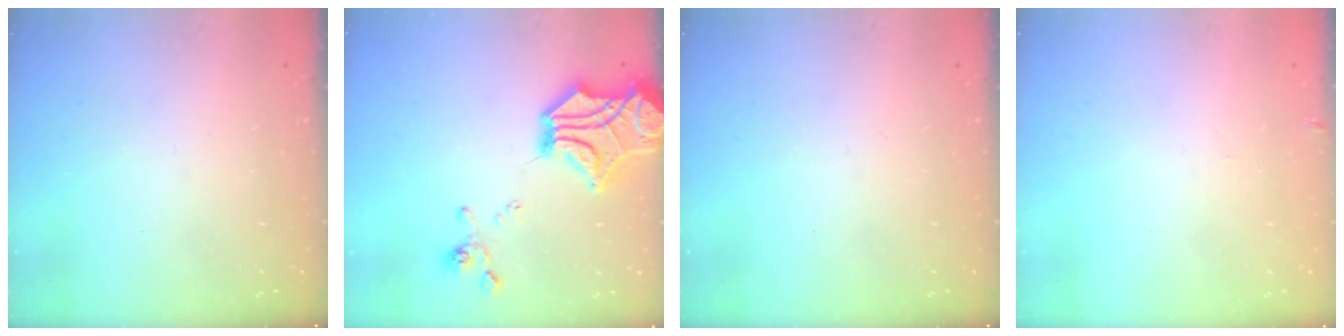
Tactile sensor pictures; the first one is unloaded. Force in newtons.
{"total": 12.9, "press": 12.6, "slide": 2.9}
{"total": 0.0}
{"total": 0.0}